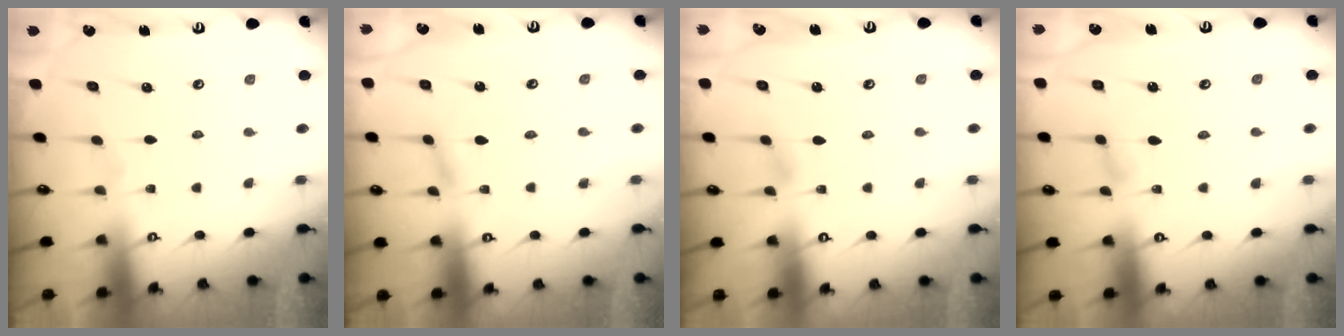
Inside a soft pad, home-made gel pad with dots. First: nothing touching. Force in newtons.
{"total": 2.3, "press": 2.3, "slide": 0.1}
{"total": 2.0, "press": 2.0, "slide": 0.2}
{"total": 5.2, "press": 5.1, "slide": 0.7}